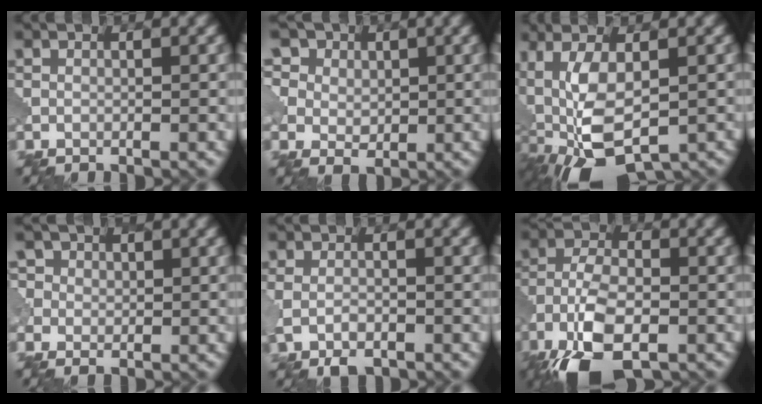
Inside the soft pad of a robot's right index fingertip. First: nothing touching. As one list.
[{"total": 11.1, "force": [5.0, 8.3, 5.5], "torque": [-0.117, 0.030, 0.065]}, {"total": 11.3, "force": [-1.1, 5.2, 10.0], "torque": [-0.196, 0.000, -0.011]}, {"total": 4.3, "force": [1.3, 3.6, 1.9], "torque": [-0.042, 0.020, 0.006]}, {"total": 2.6, "force": [-1.1, 1.6, 1.8], "torque": [-0.042, -0.010, -0.019]}, {"total": 9.7, "force": [-5.6, 4.3, 6.6], "torque": [-0.140, -0.012, -0.108]}]